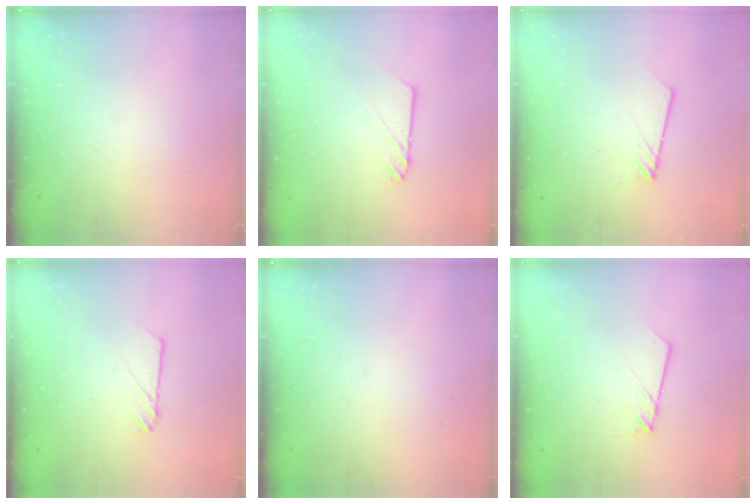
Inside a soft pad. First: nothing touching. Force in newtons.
{"total": 3.0, "press": 3.0, "slide": 0.2}
{"total": 1.8, "press": 1.8, "slide": 0.2}
{"total": 2.3, "press": 2.3, "slide": 0.3}
{"total": 0.0}
{"total": 1.9, "press": 1.9, "slide": 0.2}